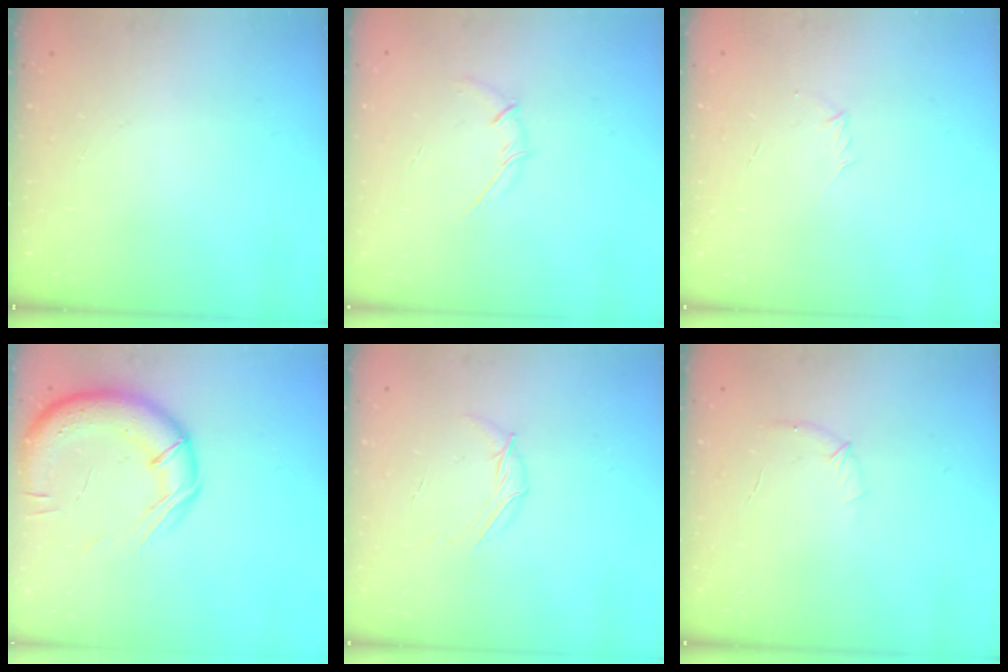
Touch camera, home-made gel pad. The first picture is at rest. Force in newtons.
{"total": 3.6, "press": 3.5, "slide": 0.9}
{"total": 2.9, "press": 2.8, "slide": 0.8}
{"total": 16.7, "press": 16.5, "slide": 2.5}
{"total": 5.7, "press": 5.6, "slide": 0.7}
{"total": 5.5, "press": 5.3, "slide": 1.5}